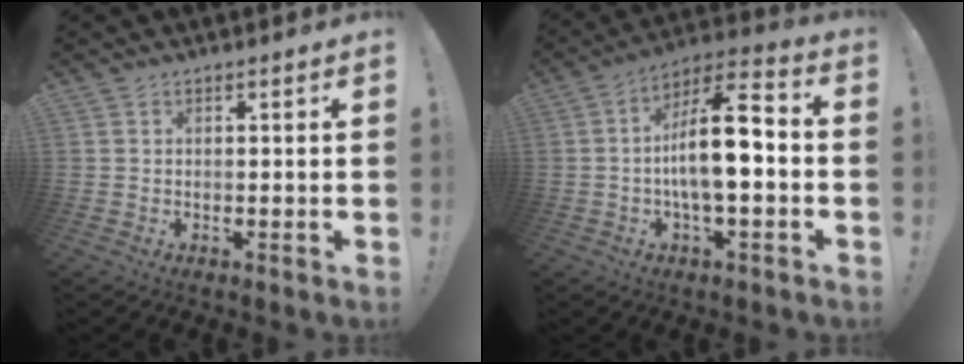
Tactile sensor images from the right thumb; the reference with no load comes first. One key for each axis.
{"total": 15.4, "fx": -2.1, "fy": 5.4, "fz": 14.2, "tx": -0.240, "ty": 0.014, "tz": -0.037}